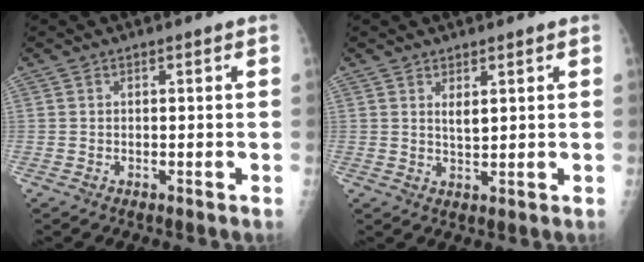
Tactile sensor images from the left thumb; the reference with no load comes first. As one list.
[{"total": 2.3, "force": [1.2, 0.8, 1.8], "torque": [-0.030, -0.013, 0.023]}]